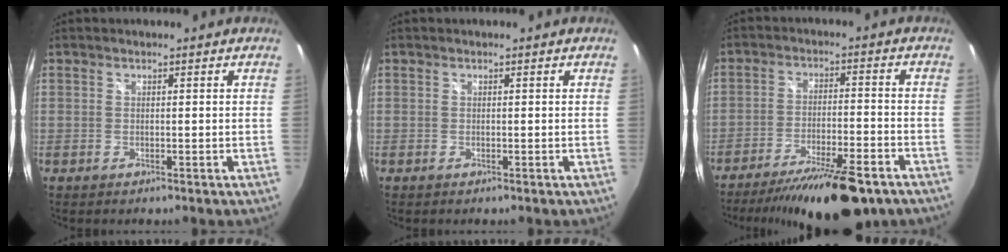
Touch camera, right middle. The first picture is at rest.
{"total": 0.0}
{"total": 17.9, "force": [-13.8, 4.1, 10.7], "torque": [-0.192, -0.026, -0.207]}